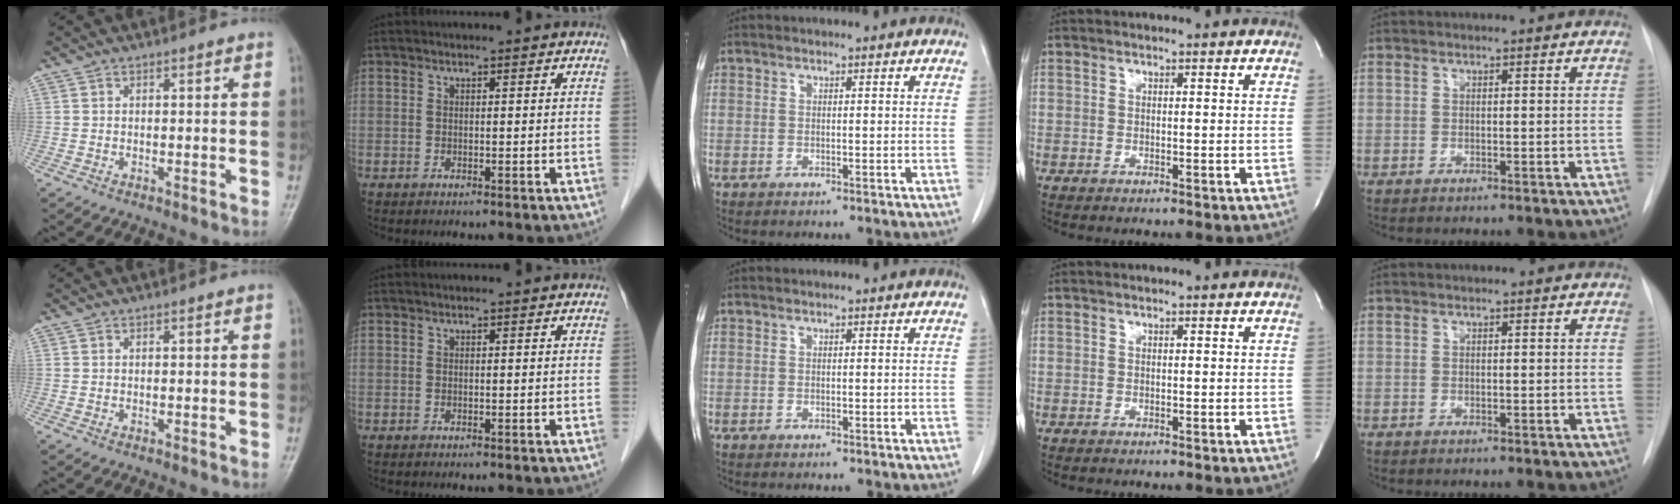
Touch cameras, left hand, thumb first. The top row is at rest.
{}